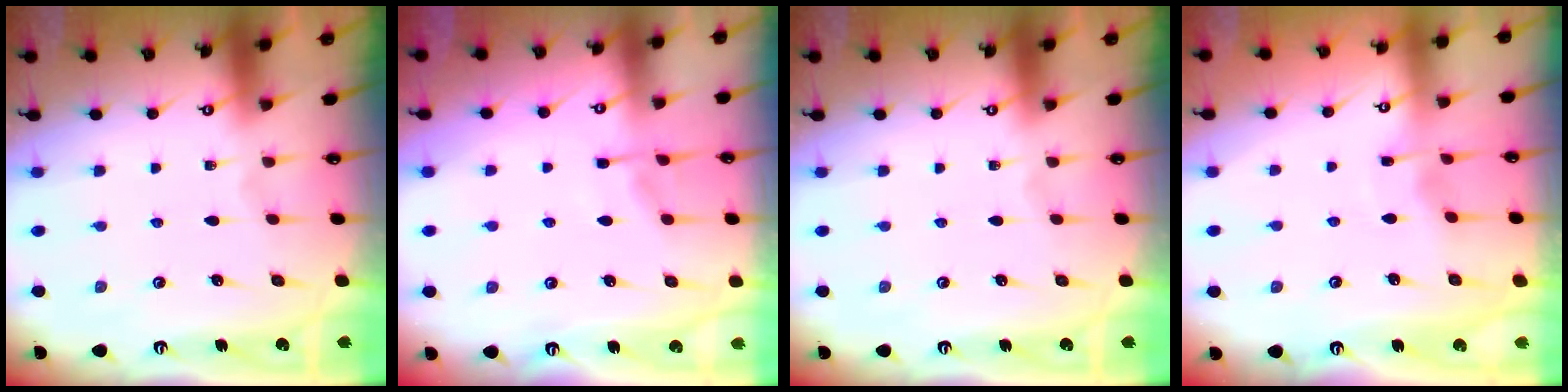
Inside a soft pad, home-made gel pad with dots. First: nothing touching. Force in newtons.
{"total": 3.5, "press": 3.5, "slide": 0.7}
{"total": 0.0}
{"total": 2.9, "press": 2.9, "slide": 0.1}